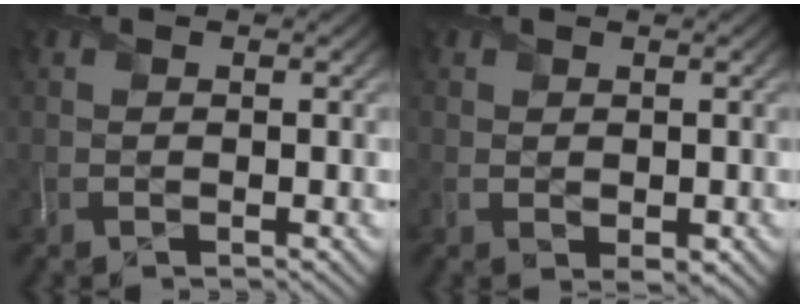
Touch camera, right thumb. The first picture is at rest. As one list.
[{"total": 1.3, "force": [-0.1, 0.9, 1.0], "torque": [-0.017, -0.007, 0.004]}]